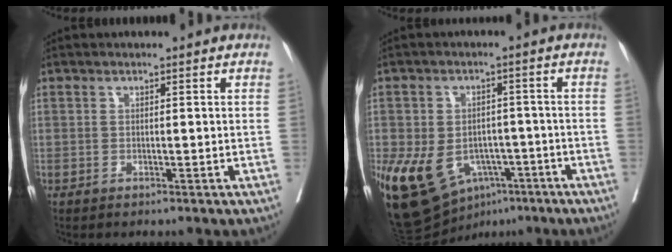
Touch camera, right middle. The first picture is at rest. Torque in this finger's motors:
{"motor_torque": [0.42, -0.23, 1.05, 0.21]}